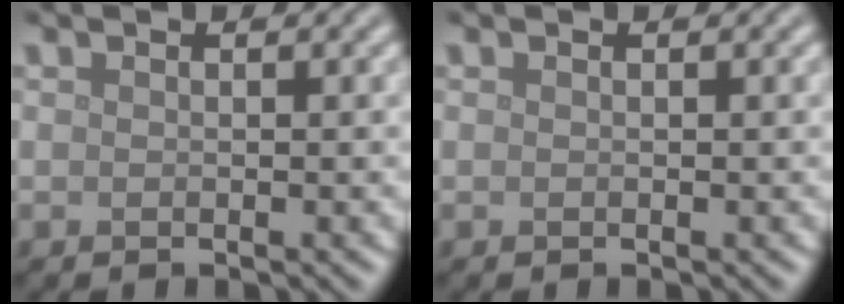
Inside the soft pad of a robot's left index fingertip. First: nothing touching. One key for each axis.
{"total": 0.0}